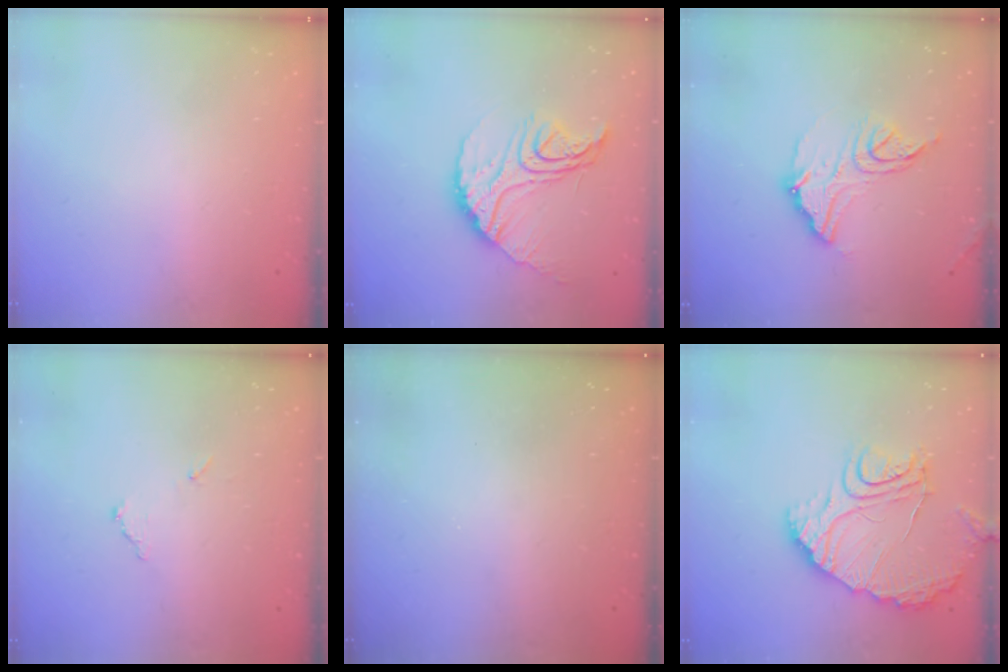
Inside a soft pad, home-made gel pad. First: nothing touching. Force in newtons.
{"total": 16.2, "press": 16.2, "slide": 1.2}
{"total": 12.8, "press": 12.8, "slide": 0.7}
{"total": 6.9, "press": 6.9, "slide": 0.2}
{"total": 2.9, "press": 2.8, "slide": 1.0}
{"total": 15.4, "press": 15.3, "slide": 1.6}